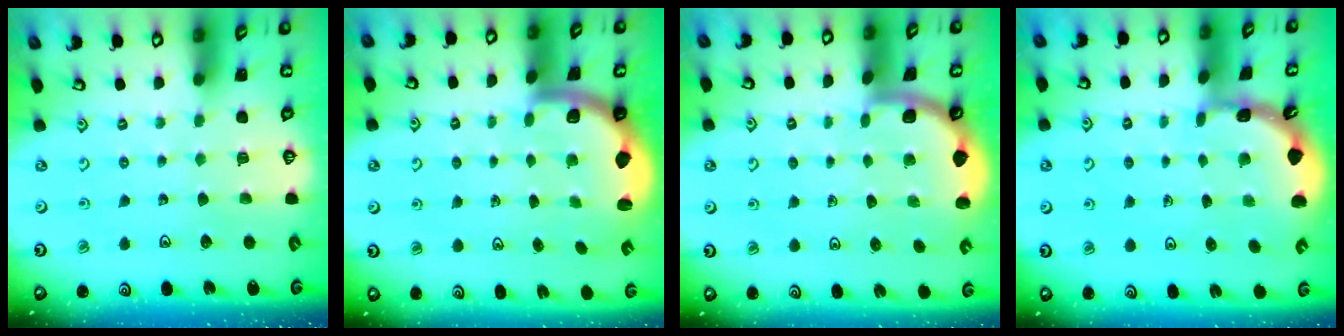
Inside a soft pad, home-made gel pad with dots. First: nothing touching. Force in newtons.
{"total": 3.3, "press": 3.1, "slide": 1.2}
{"total": 1.5, "press": 1.5, "slide": 0.0}
{"total": 1.8, "press": 1.8, "slide": 0.1}